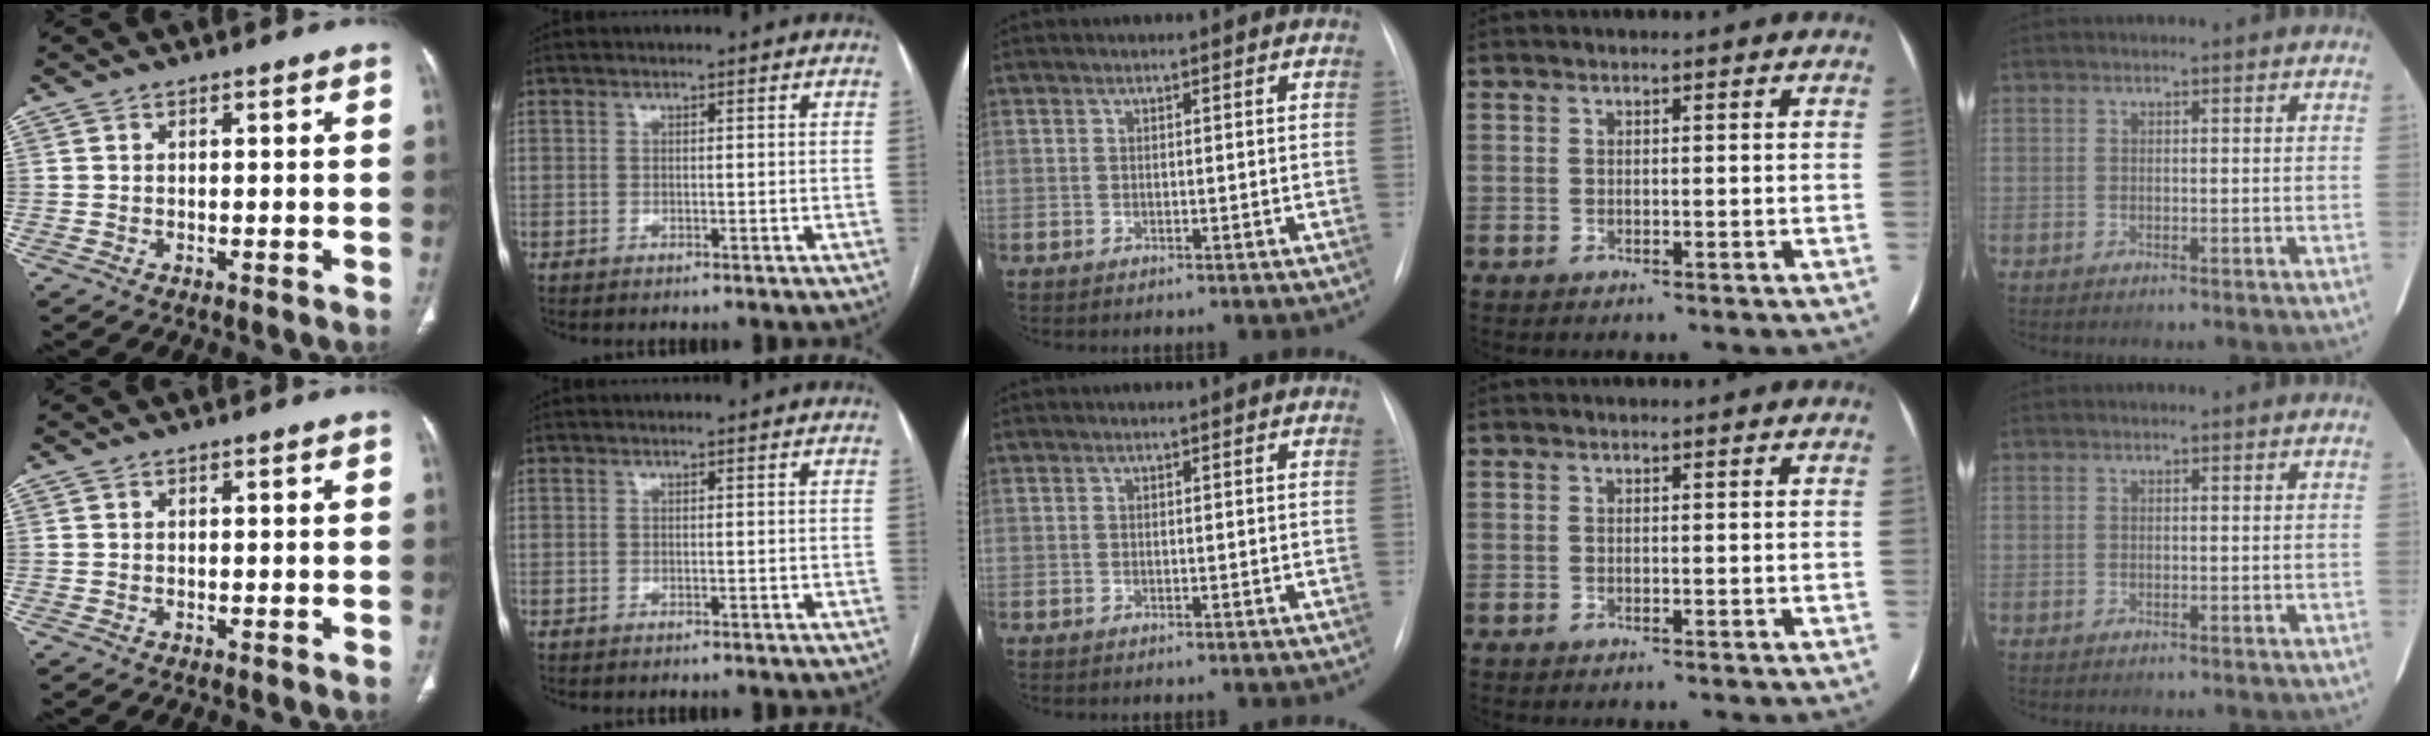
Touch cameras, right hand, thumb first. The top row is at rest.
{}